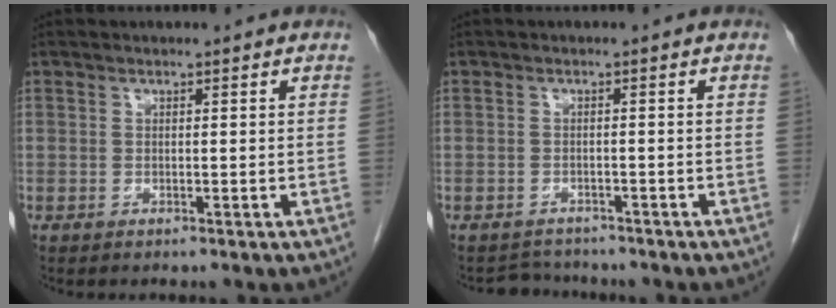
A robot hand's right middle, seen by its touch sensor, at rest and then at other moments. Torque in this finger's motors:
{"motor_torque": [0.01, -0.01, -0.14, -0.03]}